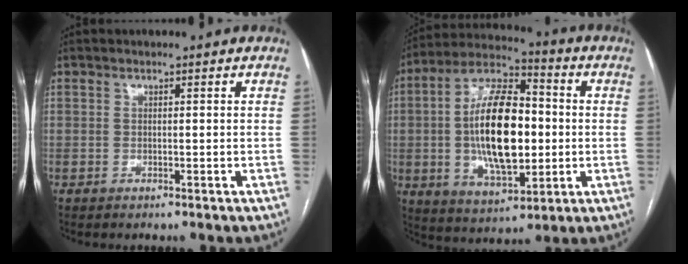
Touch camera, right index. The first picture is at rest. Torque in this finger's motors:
{"motor_torque": [2.15, -0.01, 0.45, 0.12]}